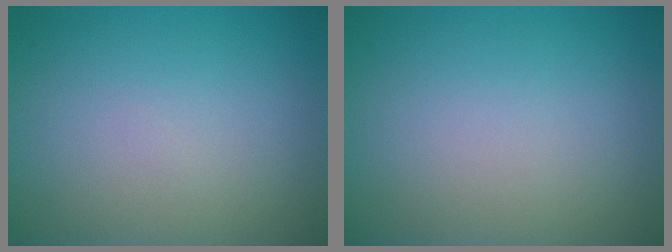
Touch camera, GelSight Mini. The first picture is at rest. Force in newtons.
{"total": 0.0}